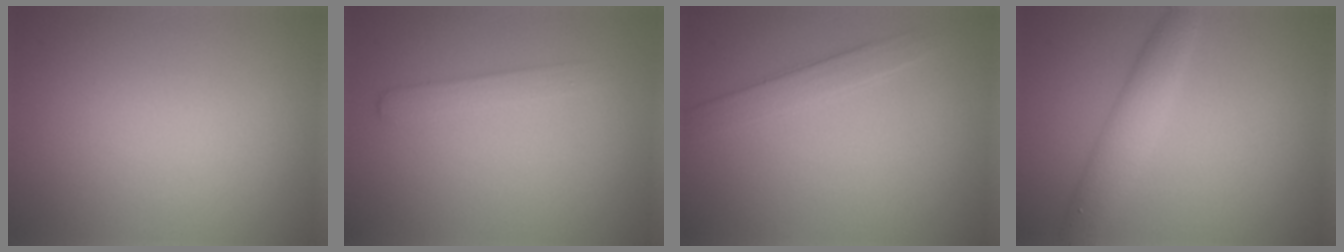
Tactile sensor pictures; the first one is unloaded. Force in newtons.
{"total": 1.7, "press": 1.7, "slide": 0.1}
{"total": 2.3, "press": 2.3, "slide": 0.1}
{"total": 3.4, "press": 3.4, "slide": 0.1}